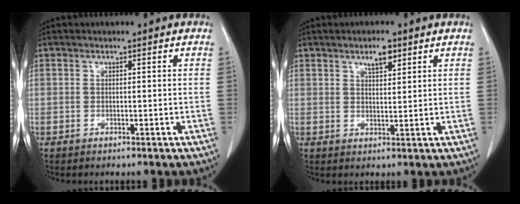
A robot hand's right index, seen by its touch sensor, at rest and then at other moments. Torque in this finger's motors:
{"motor_torque": [0.06, 0.04, 0.00, 0.02]}